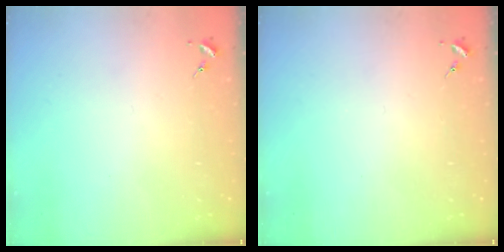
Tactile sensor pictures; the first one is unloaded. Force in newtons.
{"total": 0.0}